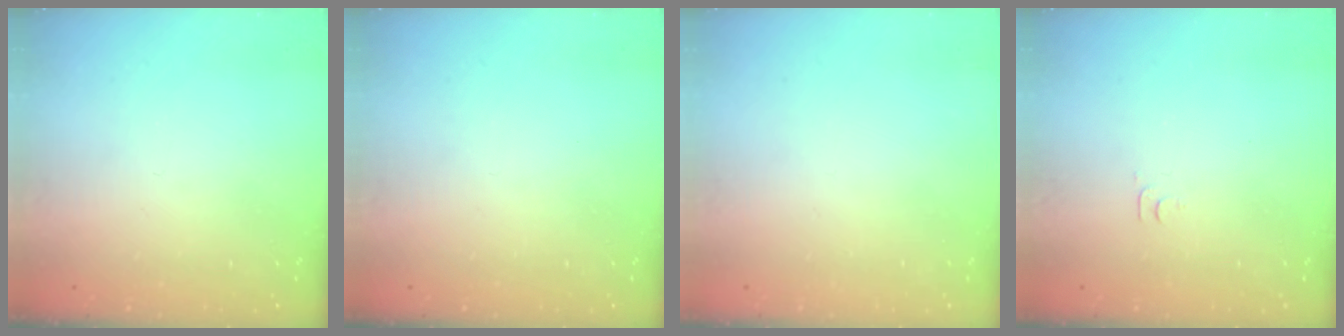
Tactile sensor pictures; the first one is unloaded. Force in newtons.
{"total": 0.0}
{"total": 1.6, "press": 1.6, "slide": 0.1}
{"total": 3.8, "press": 3.8, "slide": 0.6}